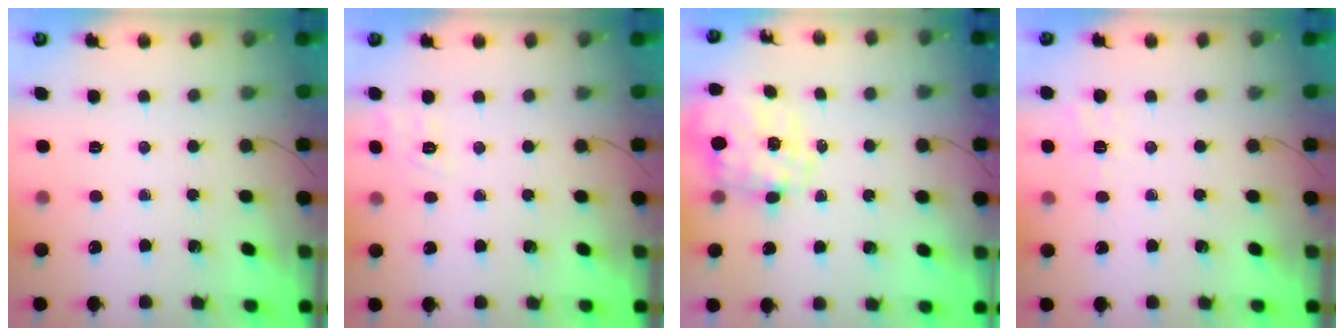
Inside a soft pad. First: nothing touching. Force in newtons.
{"total": 6.7, "press": 6.4, "slide": 2.1}
{"total": 2.2, "press": 1.8, "slide": 1.3}
{"total": 1.9, "press": 0.5, "slide": 1.9}